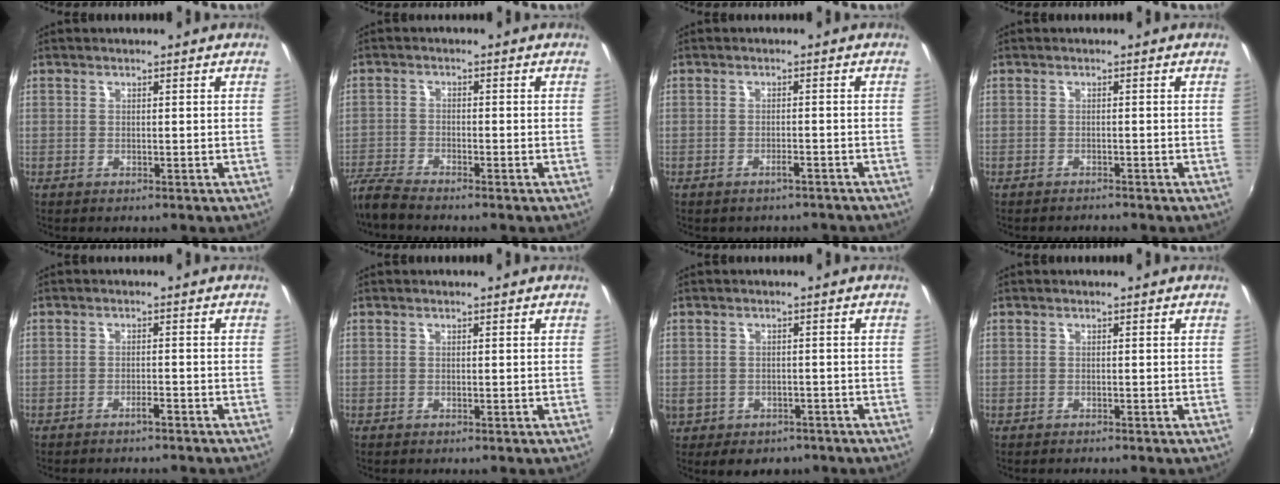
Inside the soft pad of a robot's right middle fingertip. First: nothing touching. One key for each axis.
{"total": 5.4, "fx": -5.0, "fy": 0.1, "fz": 1.9, "tx": -0.057, "ty": -0.017, "tz": -0.101}
{"total": 2.1, "fx": -1.9, "fy": 0.5, "fz": 0.8, "tx": -0.017, "ty": 0.000, "tz": -0.022}
{"total": 1.7, "fx": -1.7, "fy": 0.2, "fz": 0.2, "tx": -0.013, "ty": -0.008, "tz": -0.029}
{"total": 1.7, "fx": -1.6, "fy": 0.0, "fz": 0.7, "tx": -0.018, "ty": 0.002, "tz": -0.022}
{"total": 0.0}
{"total": 6.5, "fx": -3.3, "fy": 5.1, "fz": 2.5, "tx": -0.069, "ty": -0.010, "tz": -0.038}
{"total": 0.8, "fx": -0.8, "fy": 0.1, "fz": 0.1, "tx": -0.004, "ty": -0.006, "tz": -0.015}